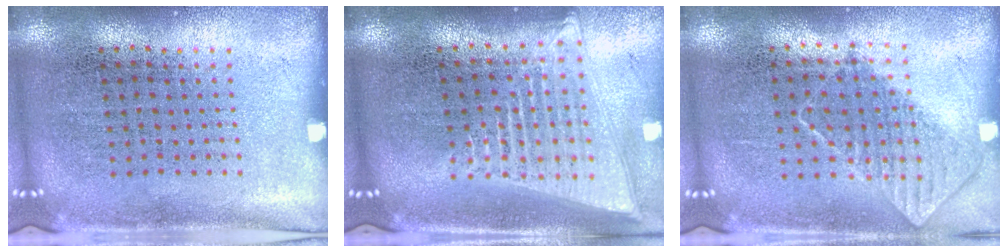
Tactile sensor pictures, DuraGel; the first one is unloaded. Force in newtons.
{"total": 2.1, "press": 1.8, "slide": 1.1}
{"total": 0.8, "press": 0.7, "slide": 0.2}